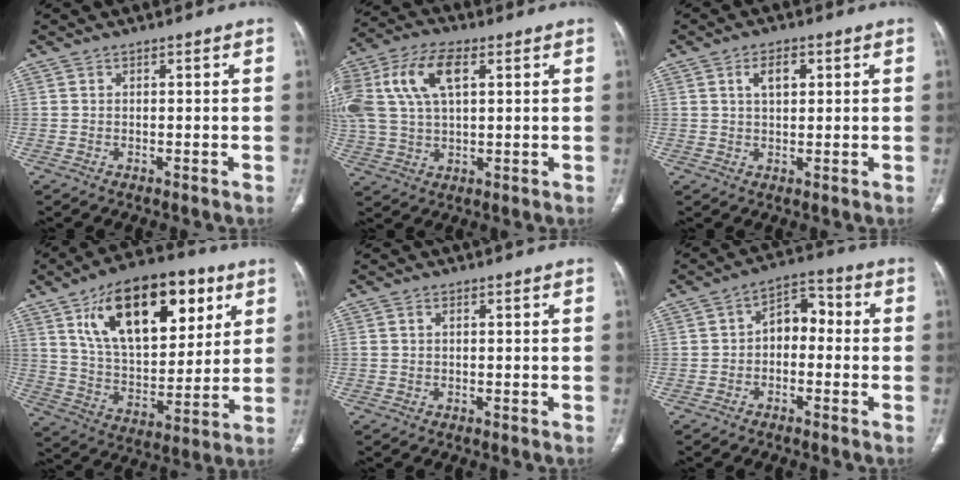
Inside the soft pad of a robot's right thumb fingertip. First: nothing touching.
{"total": 16.4, "force": [5.0, 8.8, 12.9], "torque": [-0.297, 0.022, 0.093]}
{"total": 4.3, "force": [1.5, 2.4, 3.3], "torque": [-0.052, 0.001, 0.028]}
{"total": 24.5, "force": [10.9, 12.7, 17.9], "torque": [-0.252, -0.028, 0.187]}
{"total": 0.8, "force": [0.2, 0.4, 0.6], "torque": [-0.015, 0.005, 0.006]}
{"total": 6.8, "force": [-0.8, 4.7, 4.8], "torque": [-0.051, 0.037, -0.028]}